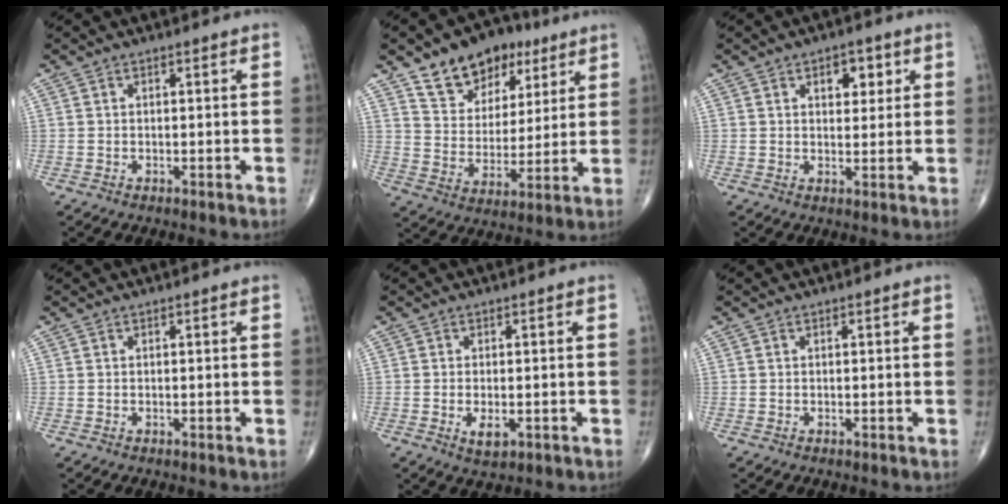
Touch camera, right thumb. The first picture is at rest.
{"total": 14.8, "force": [9.1, 9.7, 6.5], "torque": [-0.067, -0.035, 0.156]}
{"total": 5.4, "force": [2.3, 3.1, 3.7], "torque": [-0.023, -0.007, 0.029]}
{"total": 0.0}
{"total": 3.3, "force": [-0.9, 1.6, 2.8], "torque": [-0.045, -0.005, -0.012]}
{"total": 0.0}